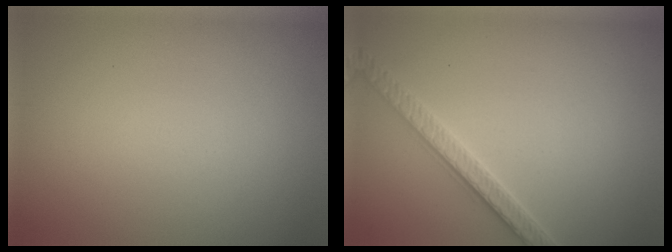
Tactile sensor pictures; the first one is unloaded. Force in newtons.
{"total": 2.7, "press": 2.7, "slide": 0.1}